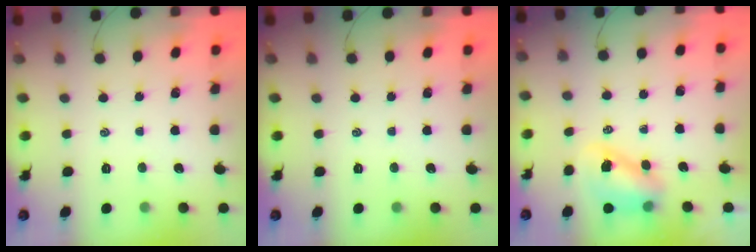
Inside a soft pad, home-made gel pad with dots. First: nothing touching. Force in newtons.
{"total": 0.0}
{"total": 8.0, "press": 7.8, "slide": 1.8}